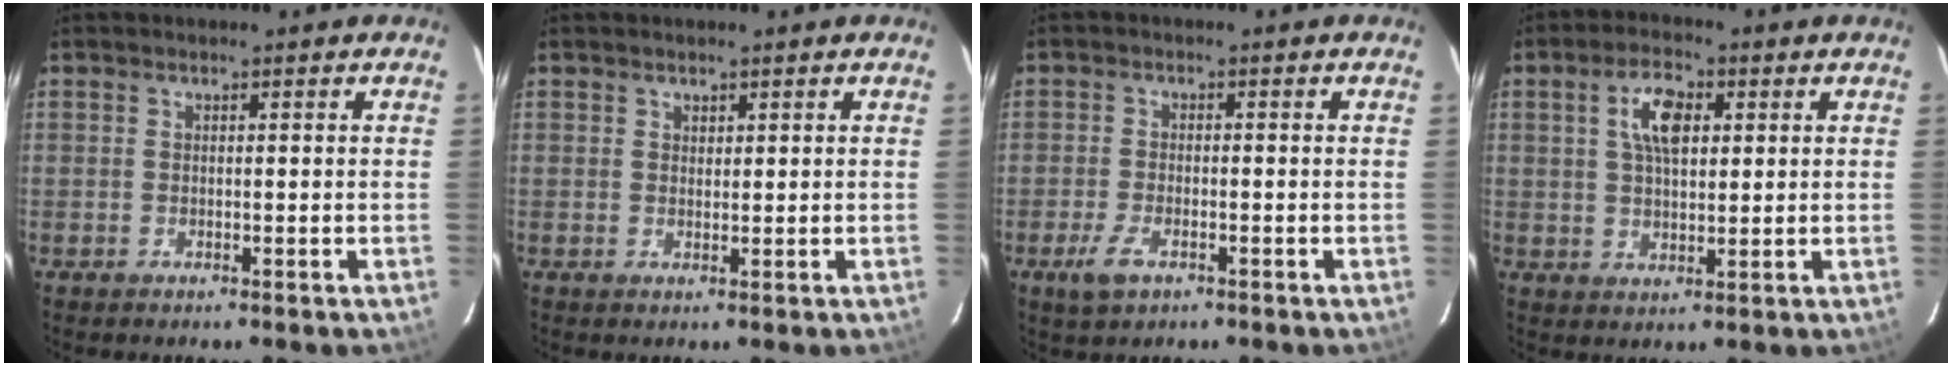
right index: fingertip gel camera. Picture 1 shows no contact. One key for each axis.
{"total": 1.1, "fx": 0.7, "fy": 0.8, "fz": 0.2, "tx": 0.000, "ty": 0.003, "tz": 0.012}
{"total": 4.4, "fx": -2.4, "fy": 2.0, "fz": 3.1, "tx": -0.077, "ty": -0.007, "tz": -0.044}
{"total": 6.8, "fx": 2.1, "fy": 3.4, "fz": 5.6, "tx": -0.101, "ty": 0.014, "tz": 0.039}